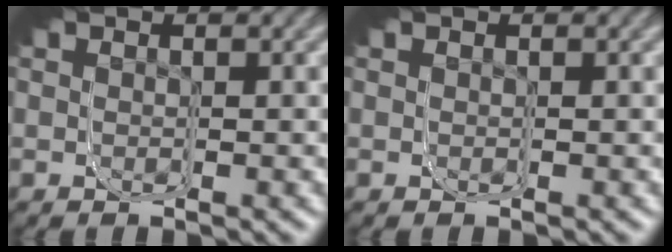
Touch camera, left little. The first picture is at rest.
{"total": 0.0}